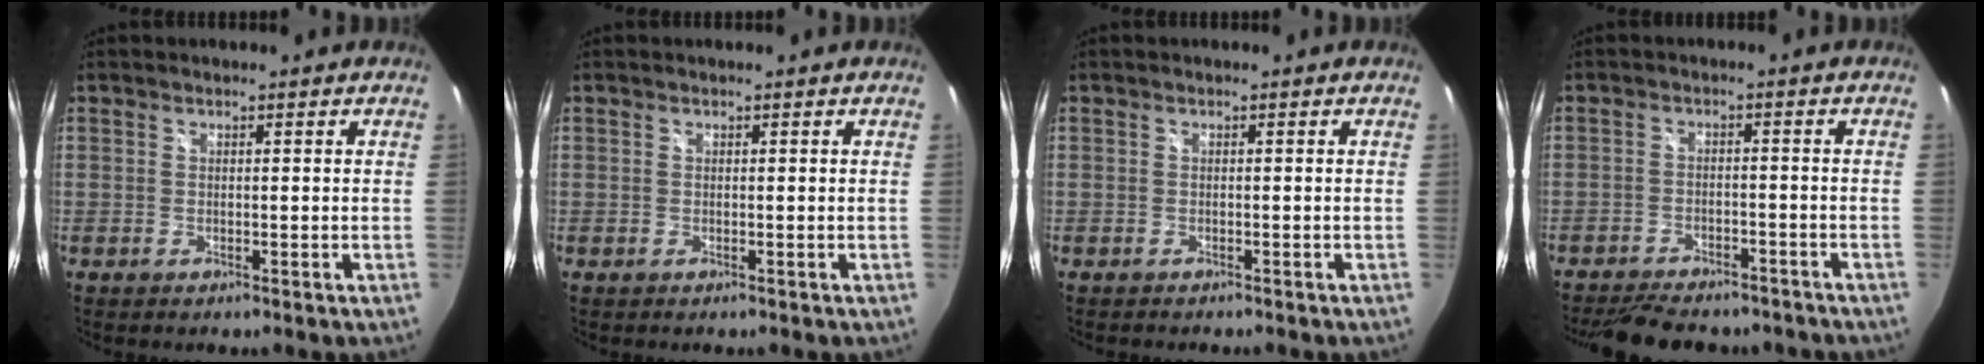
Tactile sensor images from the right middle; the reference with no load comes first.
{"total": 0.0}
{"total": 0.7, "force": [-0.7, 0.2, 0.0], "torque": [-0.004, -0.002, -0.012]}
{"total": 13.2, "force": [-11.0, 4.3, 5.9], "torque": [-0.125, -0.020, -0.156]}